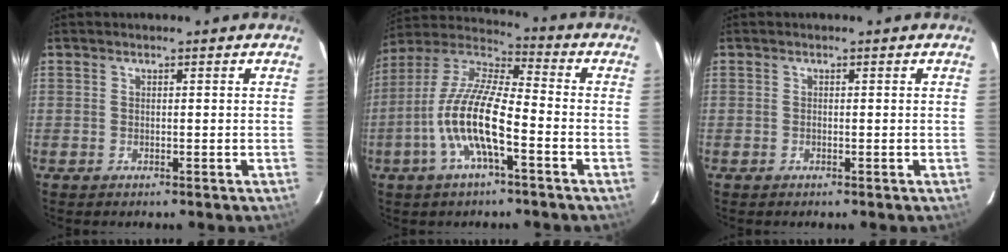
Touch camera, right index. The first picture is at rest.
{"total": 14.3, "force": [-5.1, 3.5, 12.8], "torque": [-0.260, -0.002, -0.105]}
{"total": 0.0}